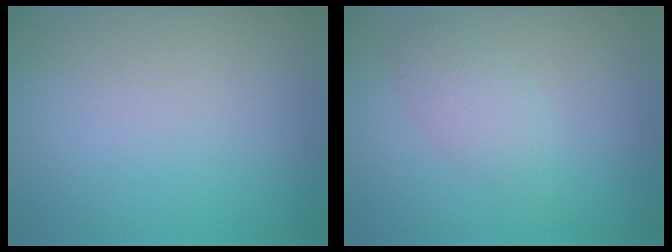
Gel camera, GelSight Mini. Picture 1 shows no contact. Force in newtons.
{"total": 2.1, "press": 2.1, "slide": 0.1}